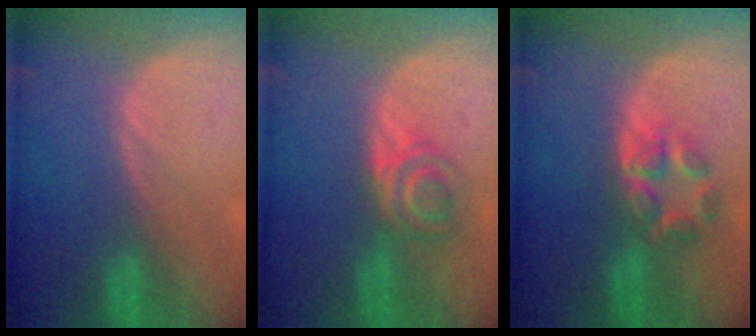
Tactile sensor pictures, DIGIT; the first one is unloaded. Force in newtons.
{"total": 5.9, "press": 4.9, "slide": 3.2}
{"total": 5.8, "press": 5.4, "slide": 2.2}